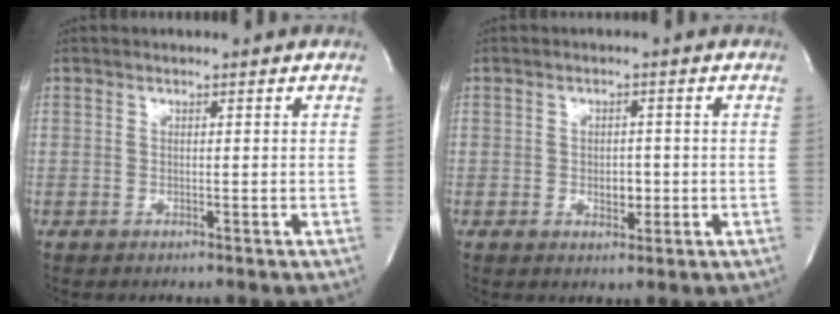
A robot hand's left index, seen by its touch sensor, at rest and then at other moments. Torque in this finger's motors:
{"motor_torque": [0.36, -0.05, 0.01, 0.01]}